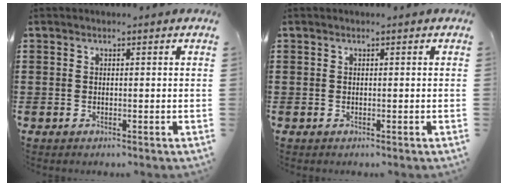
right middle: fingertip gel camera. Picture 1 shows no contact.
{"total": 0.0}